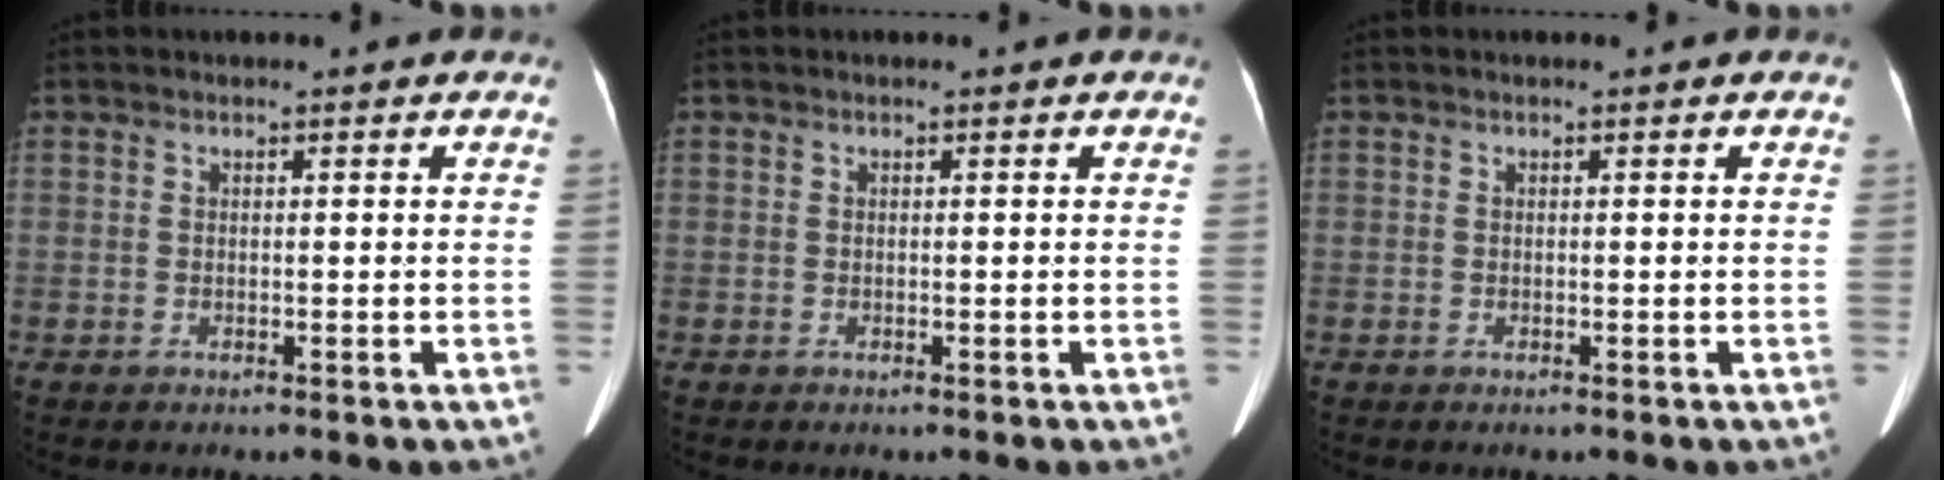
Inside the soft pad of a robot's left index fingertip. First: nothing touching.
{"total": 0.0}
{"total": 0.0}